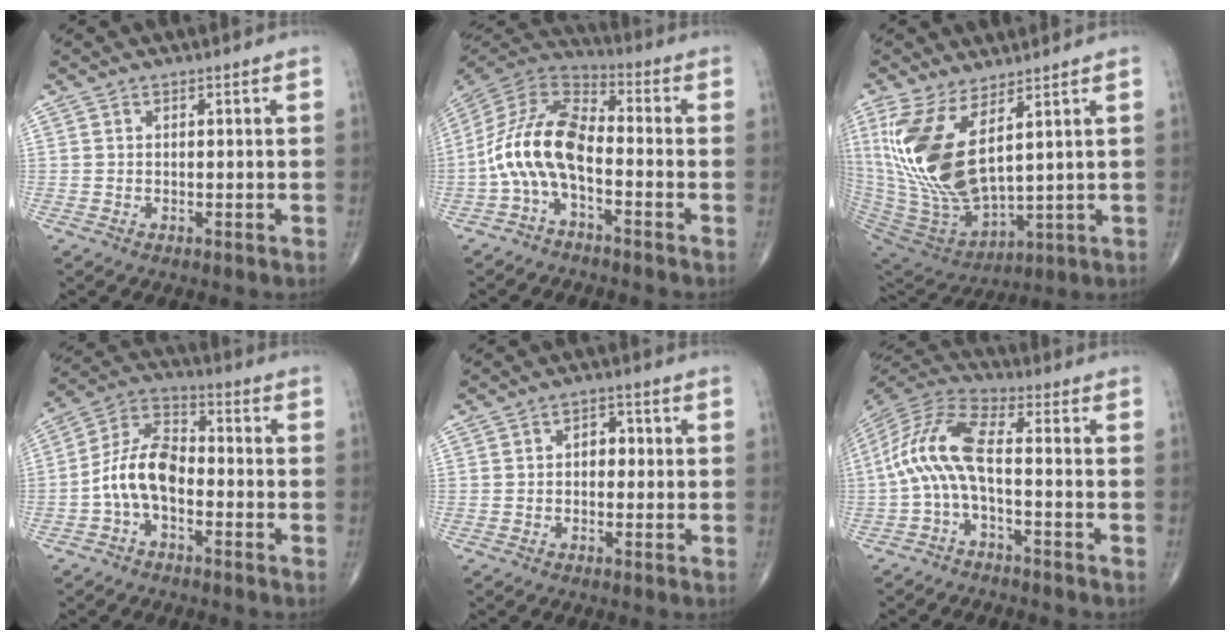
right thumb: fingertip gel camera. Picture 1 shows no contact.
{"total": 12.9, "force": [-3.5, 6.2, 10.8], "torque": [-0.221, 0.058, -0.078]}
{"total": 18.1, "force": [6.4, 7.6, 15.1], "torque": [-0.323, -0.045, 0.142]}
{"total": 9.9, "force": [-2.5, 5.6, 7.8], "torque": [-0.144, 0.042, -0.060]}
{"total": 3.3, "force": [0.1, 2.3, 2.3], "torque": [-0.017, 0.013, -0.005]}
{"total": 11.2, "force": [-2.2, 3.5, 10.4], "torque": [-0.230, 0.053, -0.052]}